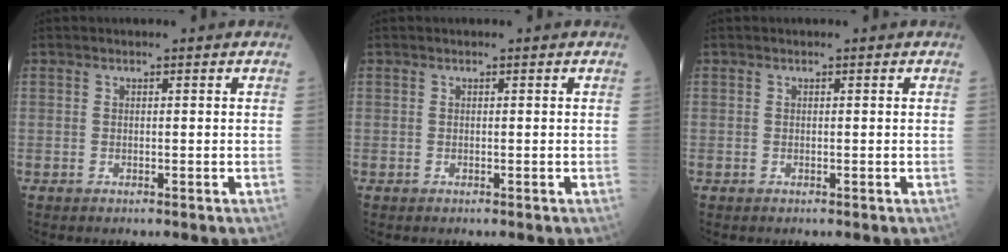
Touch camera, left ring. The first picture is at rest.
{"total": 0.0}
{"total": 0.0}